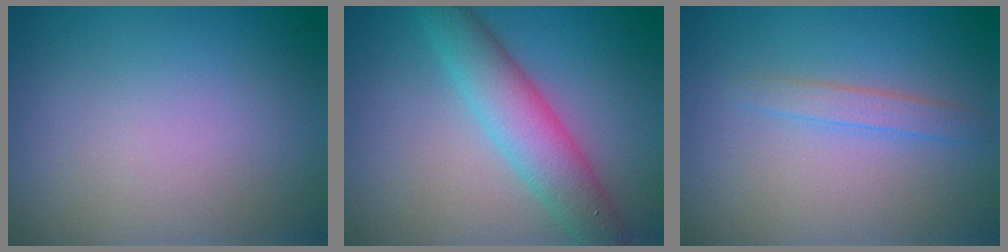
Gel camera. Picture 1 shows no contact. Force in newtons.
{"total": 5.4, "press": 5.4, "slide": 0.0}
{"total": 1.5, "press": 1.5, "slide": 0.1}